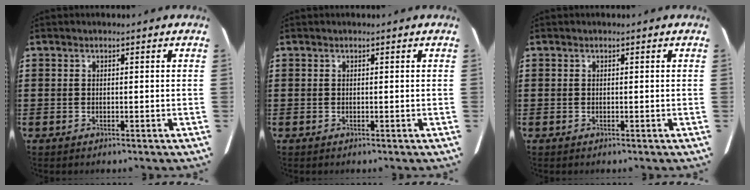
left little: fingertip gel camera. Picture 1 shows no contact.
{"total": 0.0}
{"total": 0.0}